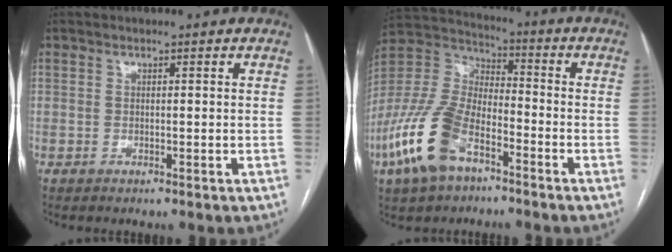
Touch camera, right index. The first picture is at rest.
{"total": 15.1, "force": [-8.0, 6.9, 10.8], "torque": [-0.248, -0.002, -0.158]}